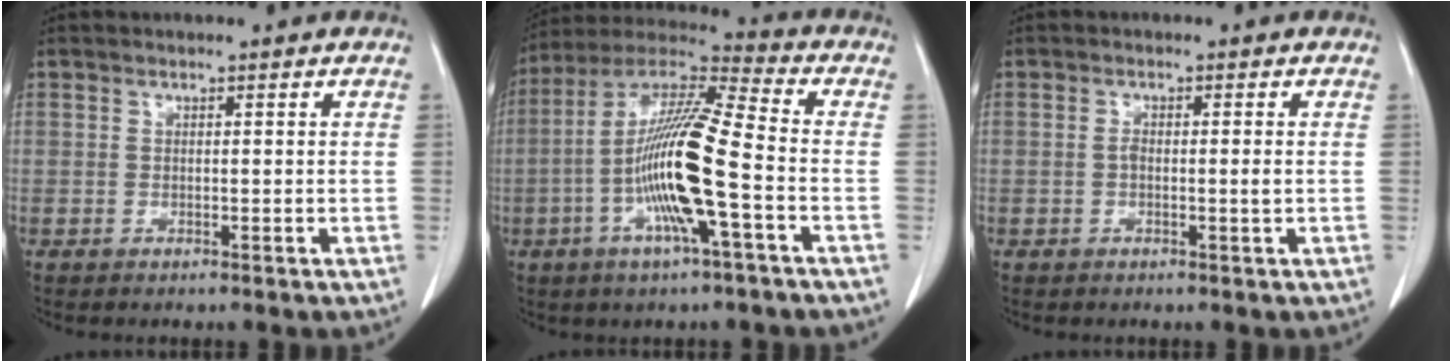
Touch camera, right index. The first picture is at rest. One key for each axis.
{"total": 16.1, "fx": -3.8, "fy": 0.8, "fz": 15.6, "tx": -0.308, "ty": 0.001, "tz": -0.079}
{"total": 1.8, "fx": -0.2, "fy": 0.3, "fz": 1.7, "tx": -0.031, "ty": 0.000, "tz": -0.004}